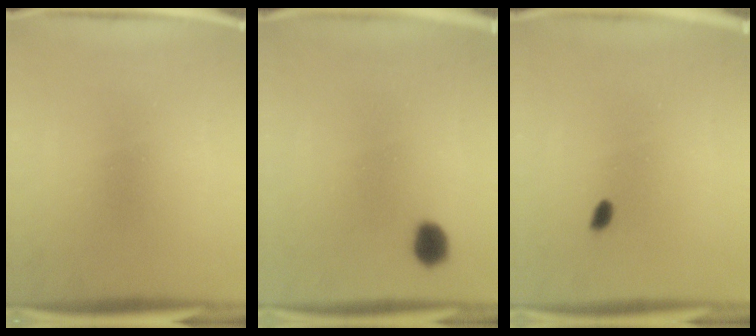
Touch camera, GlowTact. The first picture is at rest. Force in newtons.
{"total": 4.8}
{"total": 1.3}